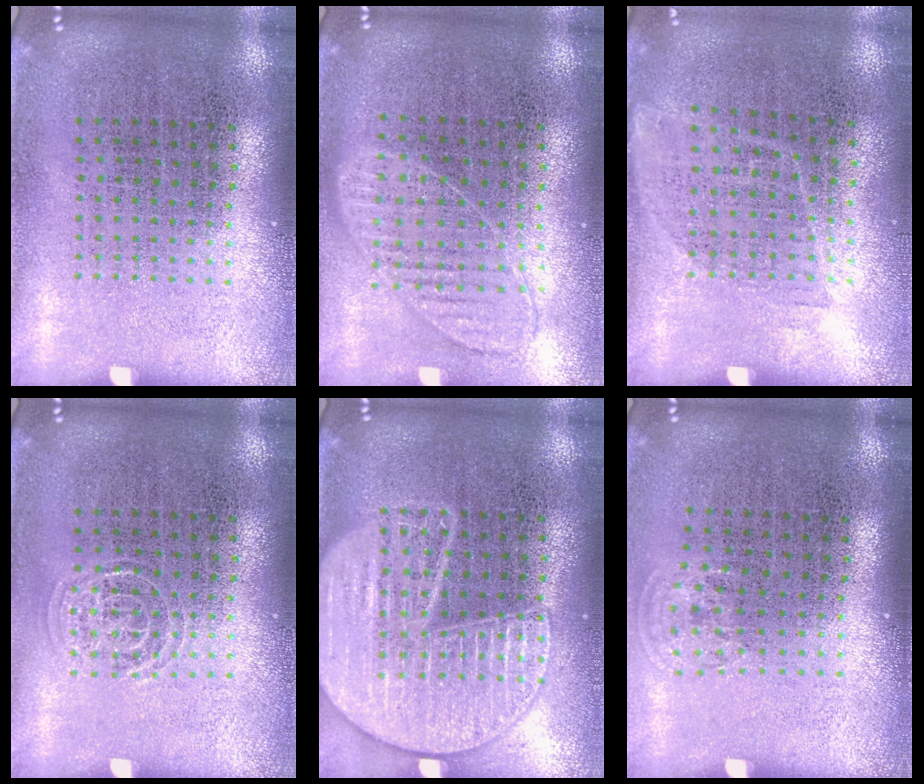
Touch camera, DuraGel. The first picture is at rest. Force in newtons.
{"total": 0.9, "press": 0.9, "slide": 0.2}
{"total": 1.1, "press": 0.9, "slide": 0.6}
{"total": 0.5, "press": 0.5, "slide": 0.1}
{"total": 2.5, "press": 2.5, "slide": 0.2}
{"total": 0.8, "press": 0.6, "slide": 0.5}